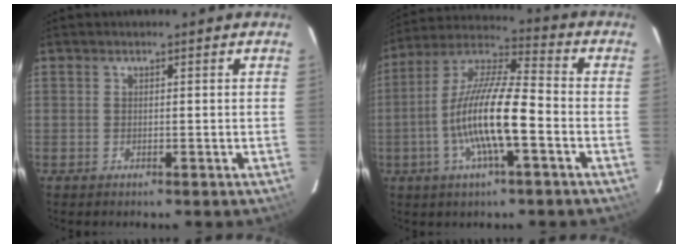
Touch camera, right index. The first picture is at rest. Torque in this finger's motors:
{"motor_torque": [0.67, -0.33, 1.05, 0.21]}